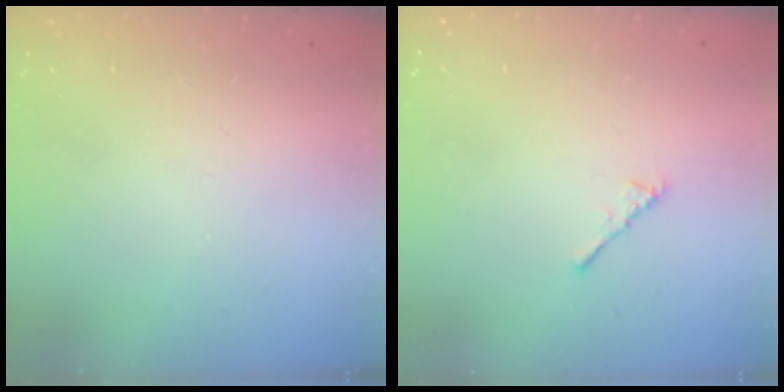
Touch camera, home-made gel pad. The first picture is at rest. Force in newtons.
{"total": 2.9, "press": 2.8, "slide": 0.7}